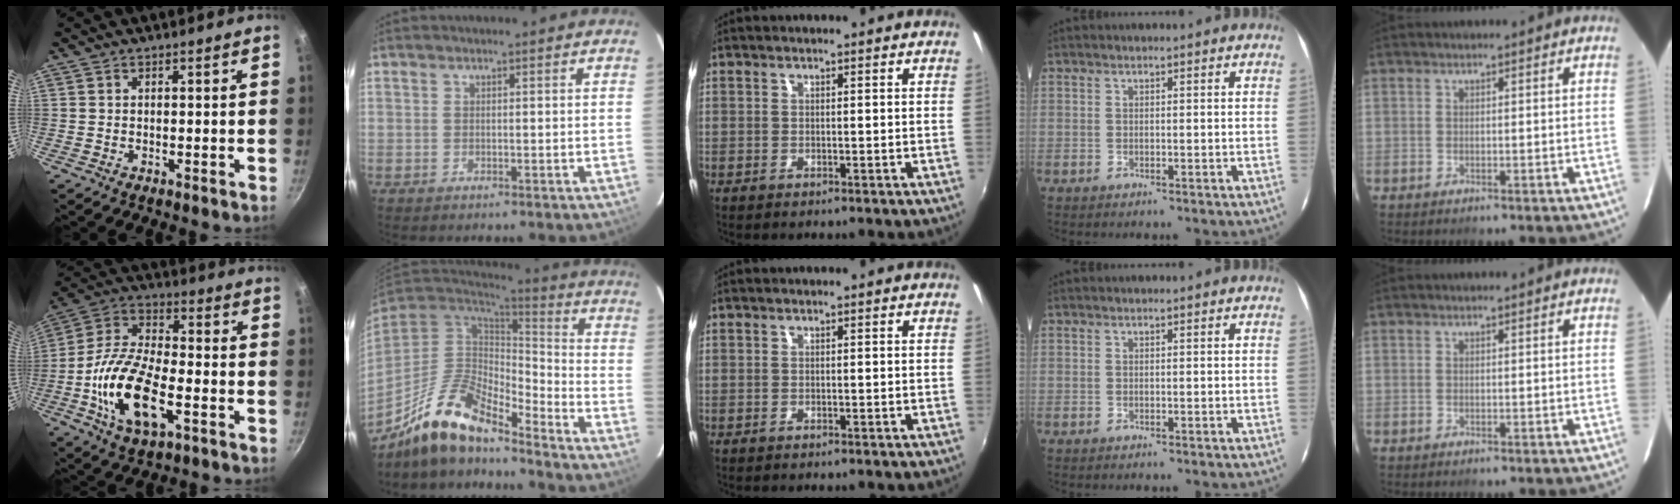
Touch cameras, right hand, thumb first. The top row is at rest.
{"thumb": {"total": 18.3, "force": [-5.5, 8.6, 15.2], "torque": [-0.287, 0.026, -0.114]}, "index": {"total": 16.1, "force": [-12.6, 4.4, 8.9], "torque": [-0.178, -0.017, -0.239]}}